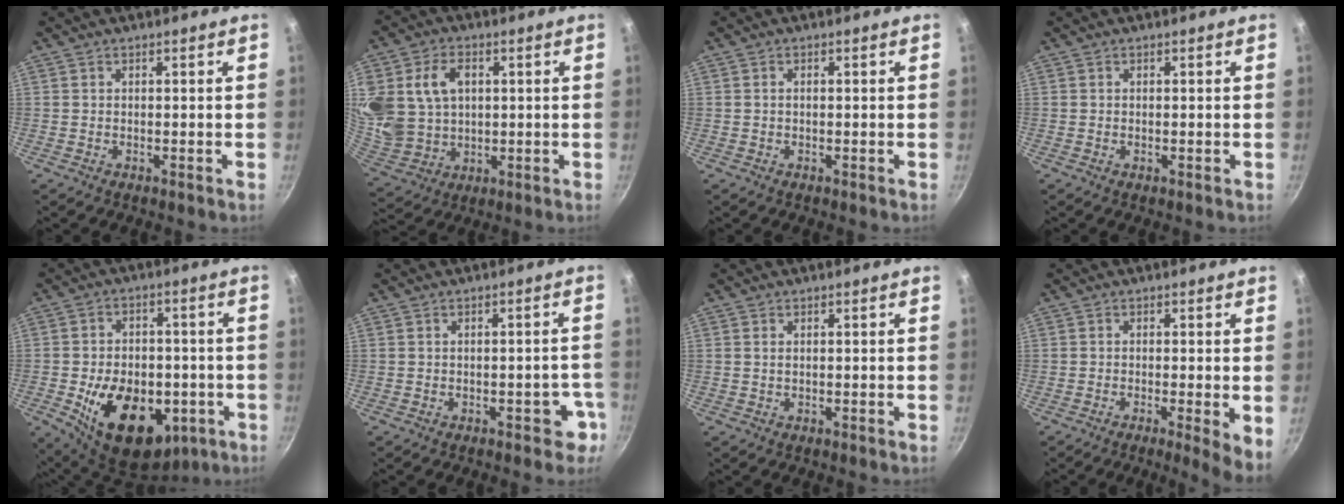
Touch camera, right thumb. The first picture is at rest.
{"total": 17.5, "force": [4.0, 13.5, 10.3], "torque": [-0.216, -0.002, 0.091]}
{"total": 0.6, "force": [0.0, 0.3, 0.5], "torque": [-0.009, 0.004, -0.001]}
{"total": 0.0}
{"total": 20.0, "force": [-5.5, 13.3, 13.9], "torque": [-0.189, 0.012, -0.067]}
{"total": 4.0, "force": [-2.0, 2.2, 2.6], "torque": [0.001, 0.023, -0.017]}
{"total": 0.7, "force": [0.2, 0.4, 0.5], "torque": [-0.009, 0.001, 0.003]}
{"total": 5.1, "force": [-1.2, 0.8, 4.9], "torque": [-0.060, -0.006, -0.016]}